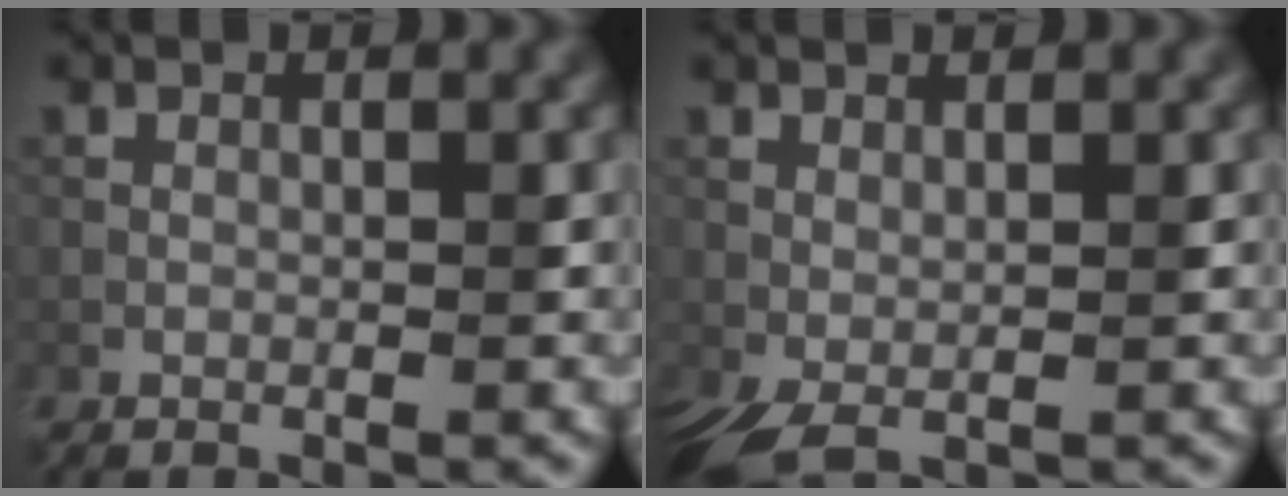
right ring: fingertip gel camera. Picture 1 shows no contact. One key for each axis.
{"total": 2.9, "fx": 0.1, "fy": 1.2, "fz": 2.7, "tx": -0.054, "ty": -0.005, "tz": 0.004}